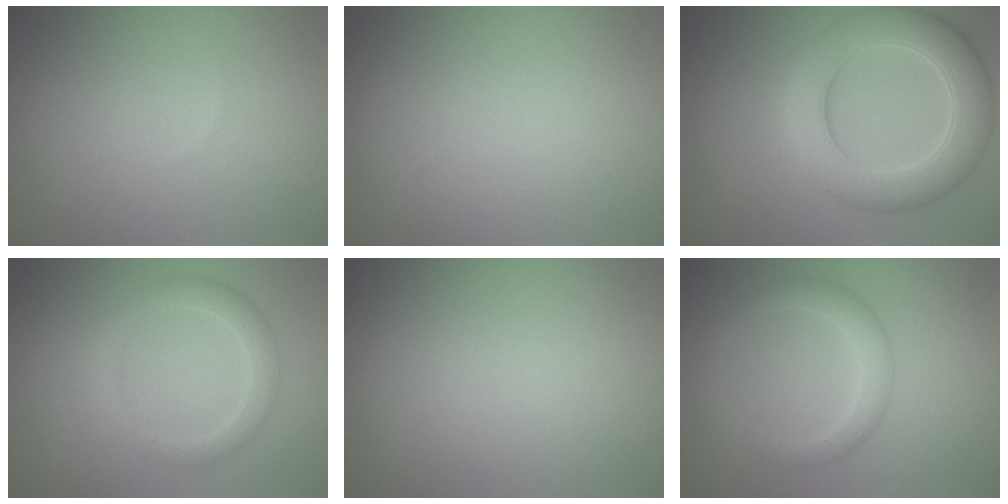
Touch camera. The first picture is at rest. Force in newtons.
{"total": 0.0}
{"total": 7.4, "press": 7.4, "slide": 0.3}
{"total": 2.7, "press": 2.7, "slide": 0.0}
{"total": 0.0}
{"total": 2.5, "press": 2.5, "slide": 0.1}